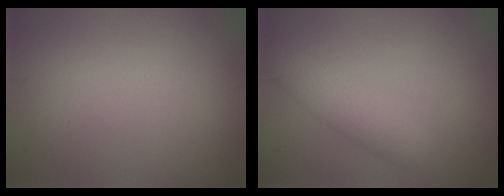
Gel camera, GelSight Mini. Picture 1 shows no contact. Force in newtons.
{"total": 3.3, "press": 3.3, "slide": 0.0}